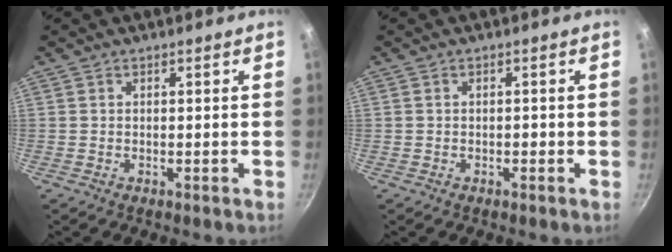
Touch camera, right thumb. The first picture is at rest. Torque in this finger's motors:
{"motor_torque": [0.07, 0.30, -0.46, 0.02, -0.02]}